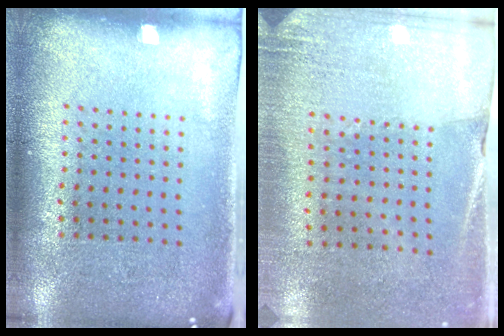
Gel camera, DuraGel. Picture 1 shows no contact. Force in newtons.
{"total": 2.6, "press": 2.3, "slide": 1.1}